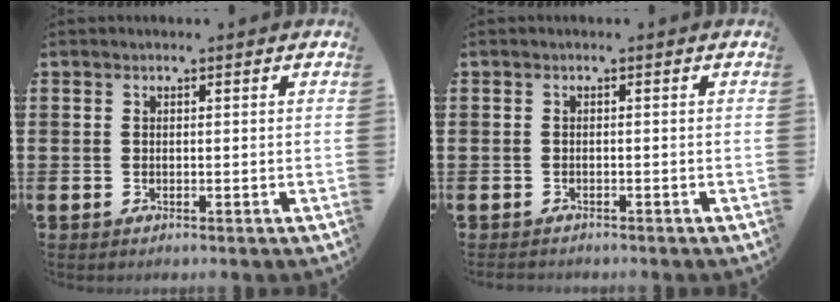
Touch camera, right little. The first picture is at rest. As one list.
[{"total": 0.5, "force": [-0.5, 0.2, 0.1], "torque": [-0.004, -0.001, -0.010]}]